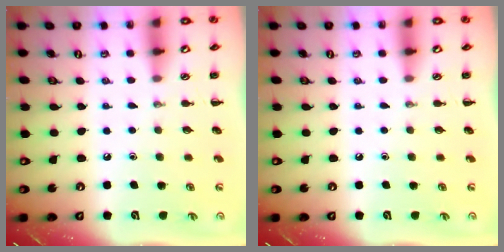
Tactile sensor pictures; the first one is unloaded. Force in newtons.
{"total": 0.0}